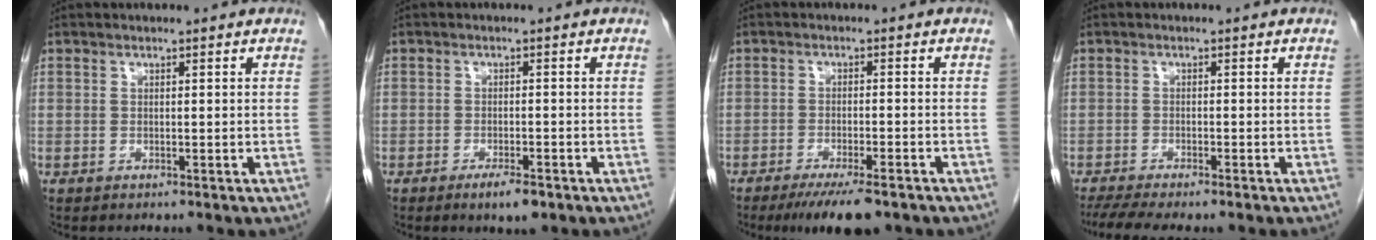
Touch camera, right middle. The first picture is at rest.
{"total": 3.3, "force": [-2.1, 0.7, 2.4], "torque": [-0.046, -0.005, -0.030]}
{"total": 7.6, "force": [-5.6, 1.3, 5.1], "torque": [-0.078, -0.016, -0.084]}
{"total": 6.6, "force": [-5.4, 0.4, 3.7], "torque": [-0.061, -0.012, -0.086]}